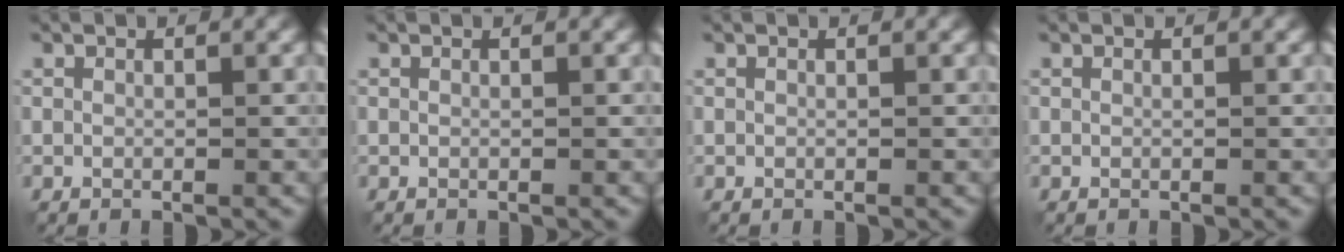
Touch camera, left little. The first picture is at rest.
{"total": 0.0}
{"total": 0.0}
{"total": 0.0}